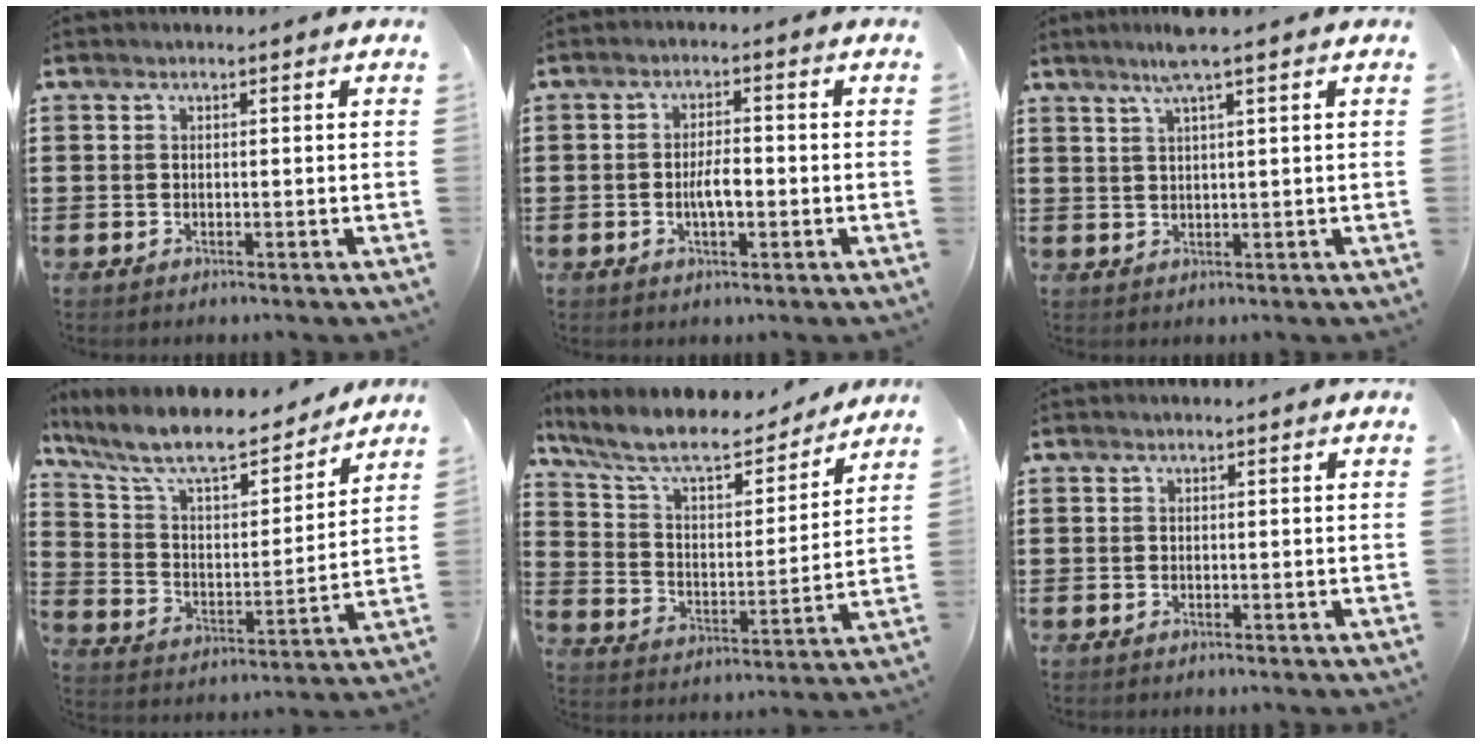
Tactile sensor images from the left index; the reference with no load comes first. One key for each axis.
{"total": 3.8, "fx": -0.8, "fy": 1.3, "fz": 3.5, "tx": -0.071, "ty": 0.002, "tz": -0.017}
{"total": 4.2, "fx": 2.6, "fy": -0.5, "fz": 3.2, "tx": -0.068, "ty": 0.004, "tz": 0.044}
{"total": 9.9, "fx": 8.6, "fy": 1.9, "fz": 4.5, "tx": -0.125, "ty": -0.056, "tz": 0.147}
{"total": 9.3, "fx": 8.0, "fy": 1.8, "fz": 4.3, "tx": -0.117, "ty": -0.049, "tz": 0.135}
{"total": 0.0}